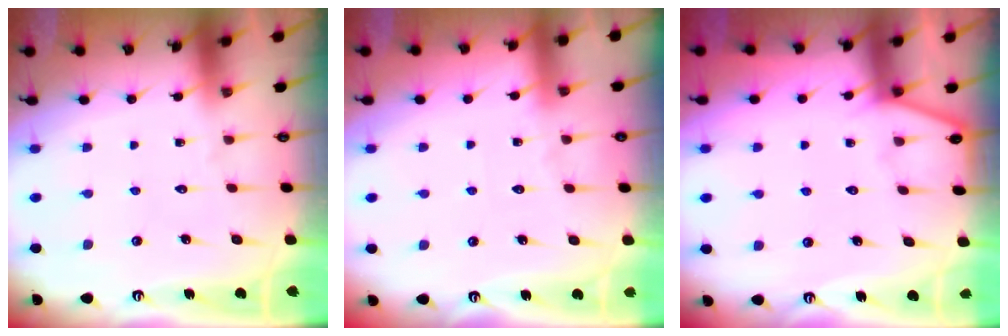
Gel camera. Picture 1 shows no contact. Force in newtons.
{"total": 3.8, "press": 3.8, "slide": 0.5}
{"total": 2.9, "press": 2.9, "slide": 0.3}